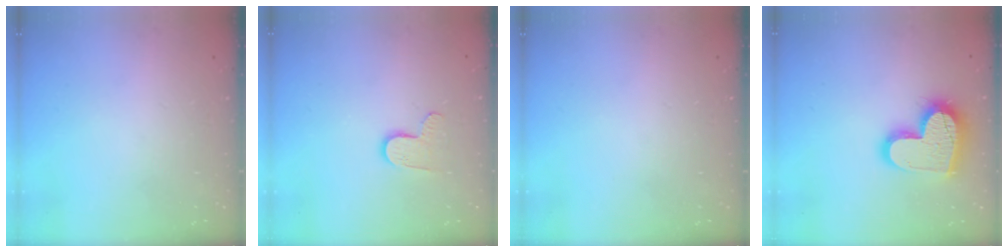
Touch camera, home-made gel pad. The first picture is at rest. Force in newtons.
{"total": 5.9, "press": 5.9, "slide": 0.4}
{"total": 0.0}
{"total": 16.6, "press": 16.5, "slide": 1.6}